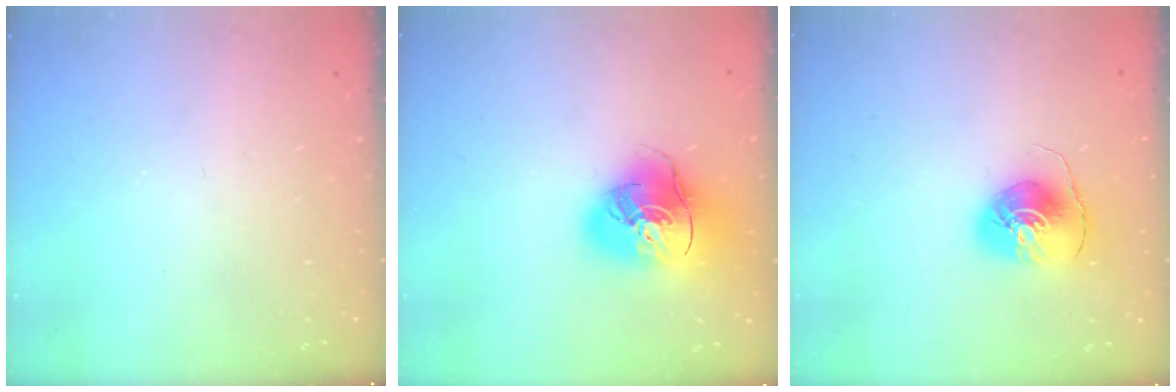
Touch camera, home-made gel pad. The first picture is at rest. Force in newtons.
{"total": 17.7, "press": 17.5, "slide": 2.5}
{"total": 7.5, "press": 7.5, "slide": 0.7}